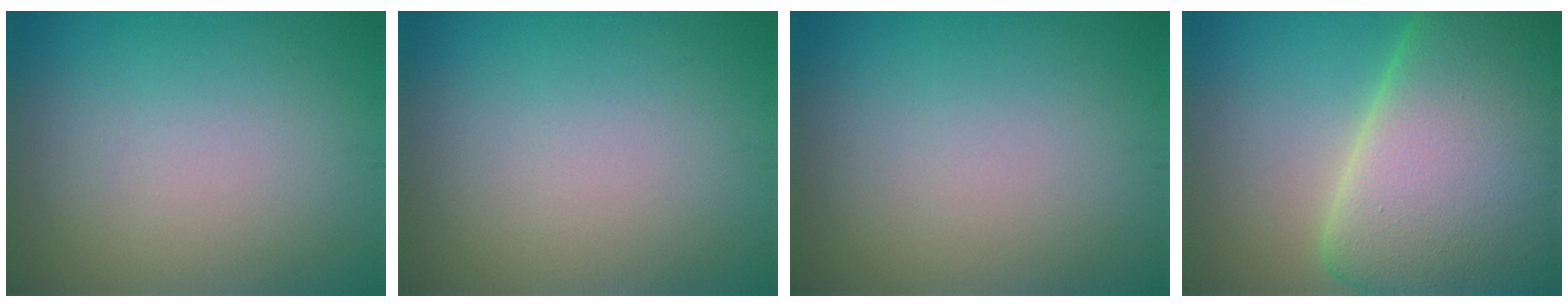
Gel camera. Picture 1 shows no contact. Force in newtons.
{"total": 0.0}
{"total": 0.0}
{"total": 18.5, "press": 18.5, "slide": 1.0}